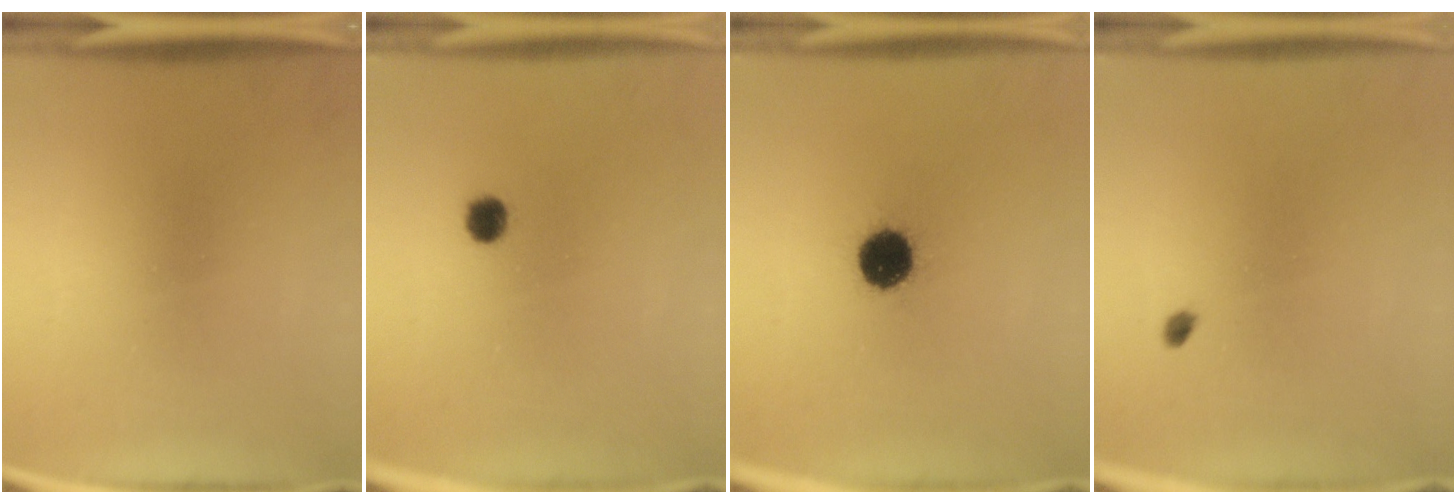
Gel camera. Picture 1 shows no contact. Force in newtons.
{"total": 2.8}
{"total": 10.4}
{"total": 1.6}